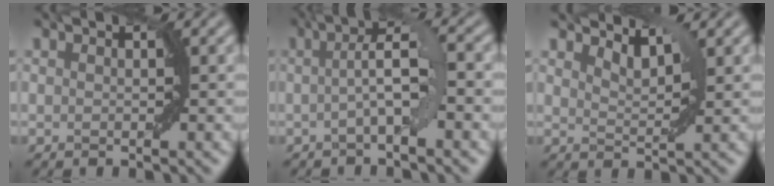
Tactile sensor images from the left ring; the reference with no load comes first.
{"total": 3.8, "force": [-0.3, 0.5, 3.8], "torque": [-0.066, 0.012, -0.012]}
{"total": 2.3, "force": [2.1, 0.3, 0.9], "torque": [-0.019, -0.005, 0.034]}